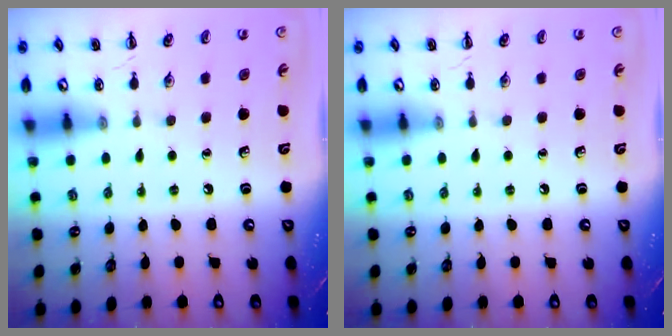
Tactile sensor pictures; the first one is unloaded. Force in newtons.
{"total": 0.0}